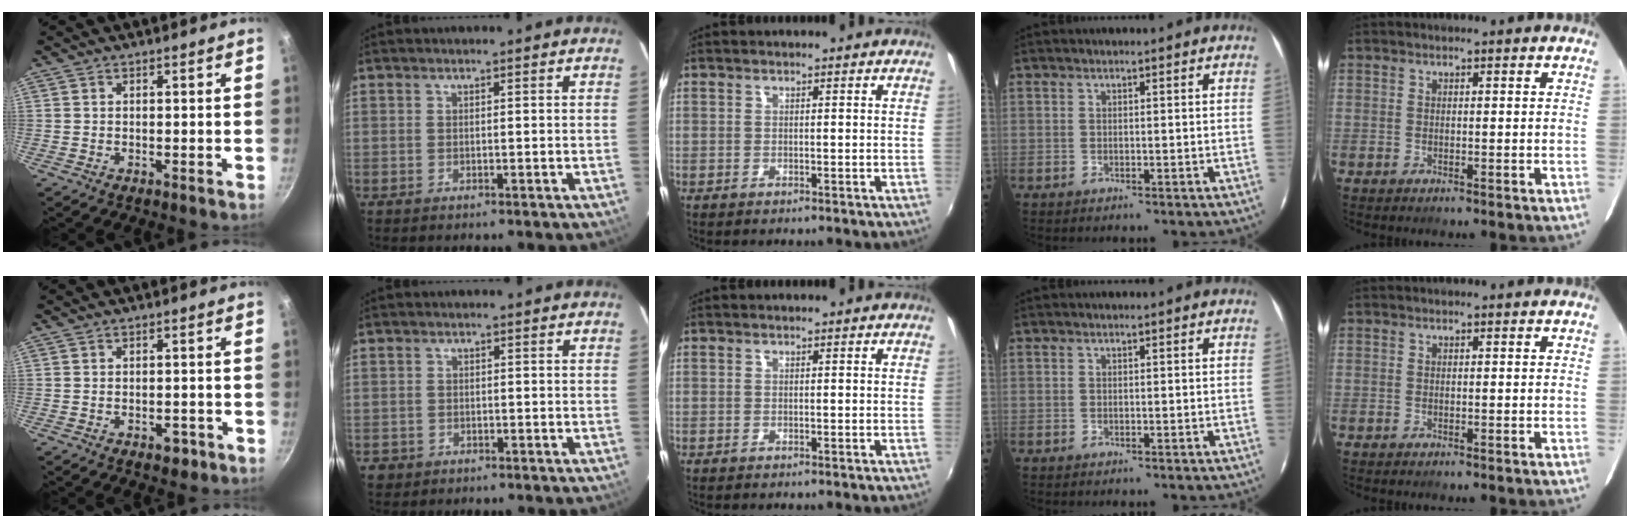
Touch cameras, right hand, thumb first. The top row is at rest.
{"thumb": {"total": 2.8, "force": [-1.5, 1.6, 1.8], "torque": [-0.017, 0.013, -0.013]}, "index": {"total": 2.3, "force": [-0.8, 2.1, 0.4], "torque": [-0.014, 0.003, -0.008]}}